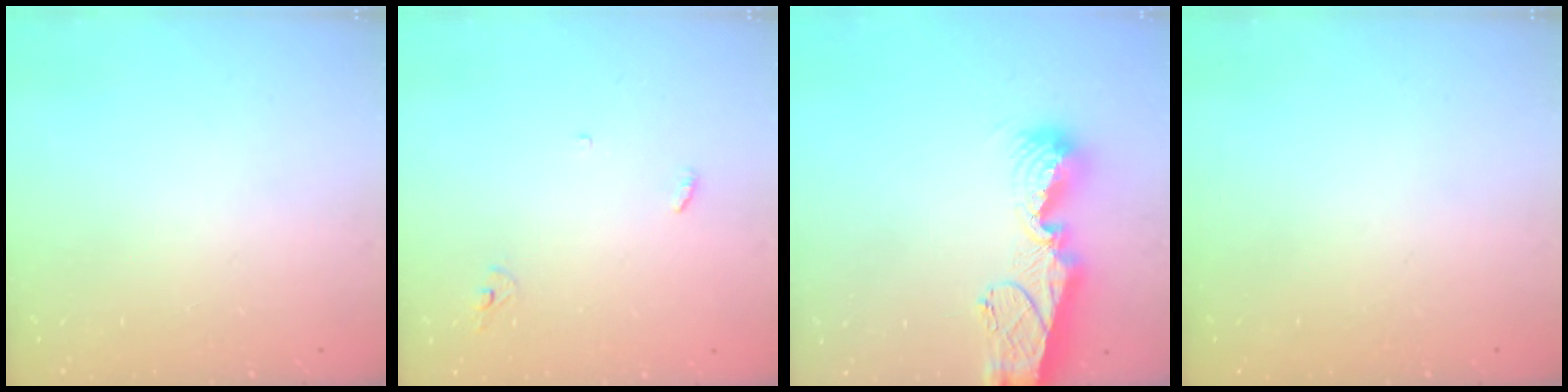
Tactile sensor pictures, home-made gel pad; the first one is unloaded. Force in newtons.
{"total": 3.2, "press": 3.2, "slide": 0.2}
{"total": 12.9, "press": 12.9, "slide": 1.4}
{"total": 0.0}